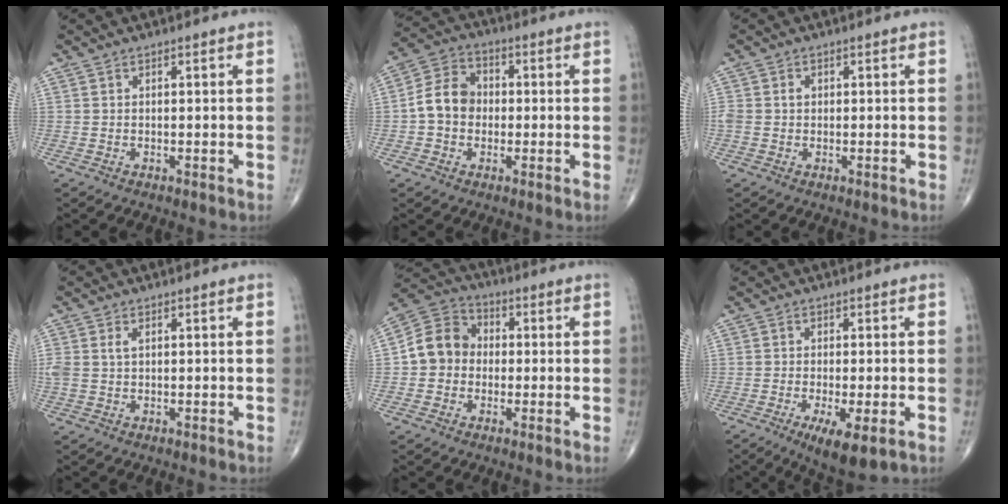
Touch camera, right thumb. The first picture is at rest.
{"total": 8.3, "force": [-0.6, 6.8, 4.8], "torque": [-0.074, 0.029, -0.025]}
{"total": 2.1, "force": [0.2, 1.7, 1.2], "torque": [-0.025, 0.011, 0.009]}
{"total": 2.8, "force": [0.6, 1.7, 2.2], "torque": [-0.066, 0.012, 0.017]}
{"total": 9.3, "force": [-0.5, 8.1, 4.5], "torque": [-0.063, 0.032, -0.025]}
{"total": 7.9, "force": [-3.3, 2.2, 6.8], "torque": [-0.111, -0.016, -0.050]}